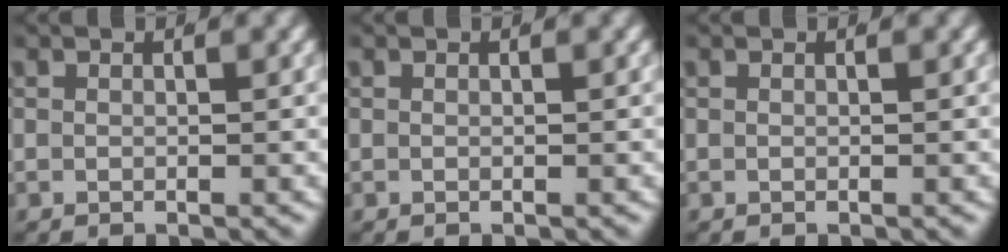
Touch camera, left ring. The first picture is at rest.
{"total": 0.0}
{"total": 0.0}